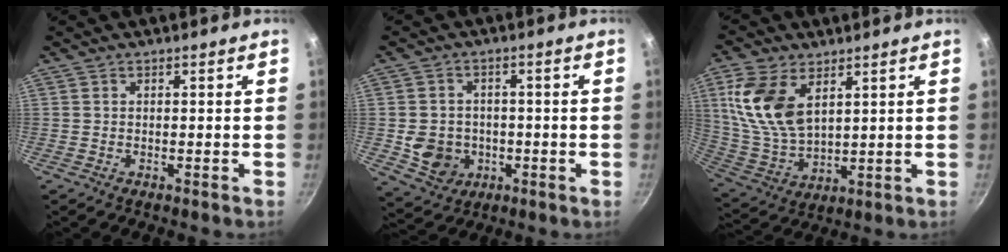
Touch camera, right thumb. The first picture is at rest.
{"total": 8.2, "force": [-1.4, 7.1, 3.7], "torque": [-0.048, 0.014, -0.013]}
{"total": 14.5, "force": [5.5, 8.3, 10.6], "torque": [-0.204, -0.024, 0.122]}